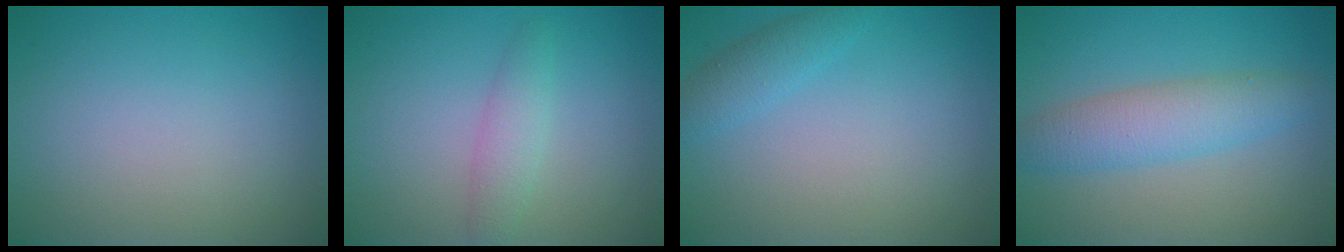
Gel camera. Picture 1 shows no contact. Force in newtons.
{"total": 2.0, "press": 2.0, "slide": 0.1}
{"total": 1.9, "press": 1.9, "slide": 0.1}
{"total": 4.2, "press": 4.2, "slide": 0.1}